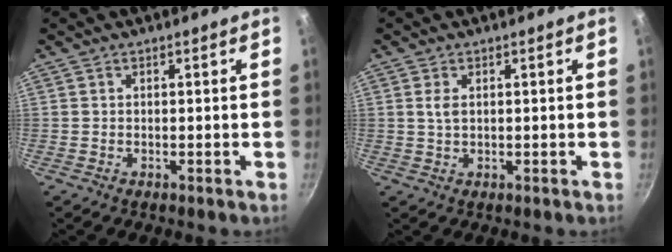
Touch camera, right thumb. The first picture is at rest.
{"total": 2.2, "force": [0.6, 1.2, 1.7], "torque": [-0.033, -0.003, 0.012]}